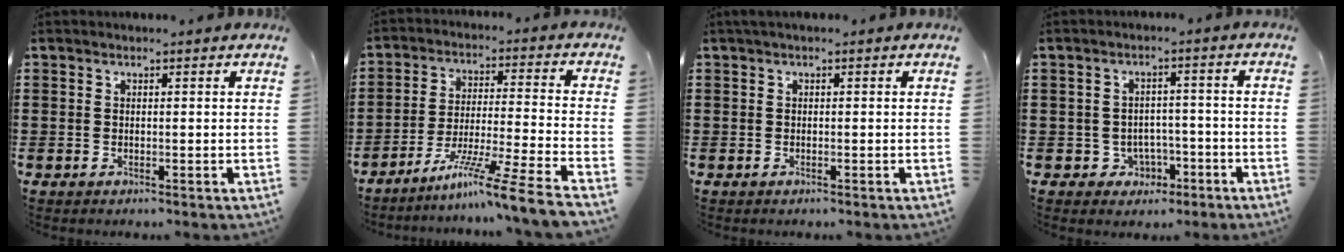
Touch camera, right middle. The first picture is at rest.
{"total": 9.9, "force": [-7.8, -1.2, 5.9], "torque": [-0.110, -0.009, -0.159]}
{"total": 0.6, "force": [0.2, -0.1, 0.5], "torque": [-0.010, 0.000, 0.004]}
{"total": 2.9, "force": [-1.8, 2.3, 0.6], "torque": [-0.023, 0.005, -0.039]}